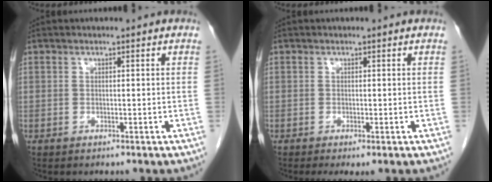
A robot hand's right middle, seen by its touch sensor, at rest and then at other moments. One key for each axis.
{"total": 1.6, "fx": -0.8, "fy": 0.2, "fz": 1.3, "tx": -0.024, "ty": -0.010, "tz": -0.009}